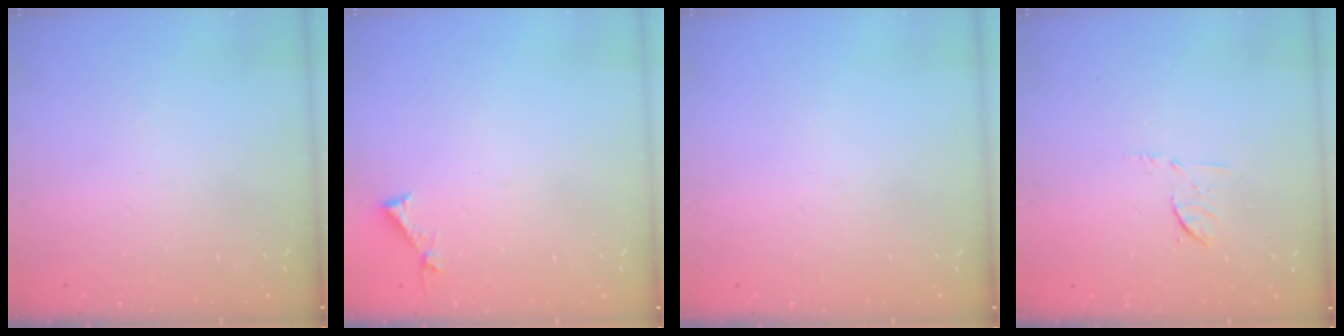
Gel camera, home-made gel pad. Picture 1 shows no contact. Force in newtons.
{"total": 3.1, "press": 3.1, "slide": 0.3}
{"total": 0.0}
{"total": 6.6, "press": 6.5, "slide": 1.1}